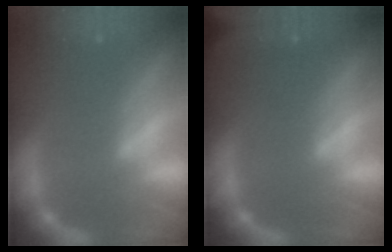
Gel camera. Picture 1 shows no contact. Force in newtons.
{"total": 2.9}